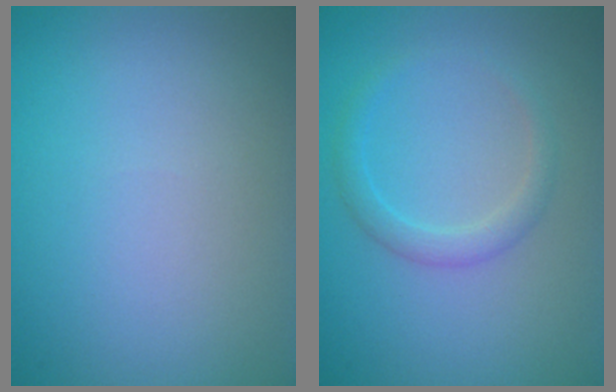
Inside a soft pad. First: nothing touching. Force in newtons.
{"total": 1.8, "press": 1.7, "slide": 0.1}